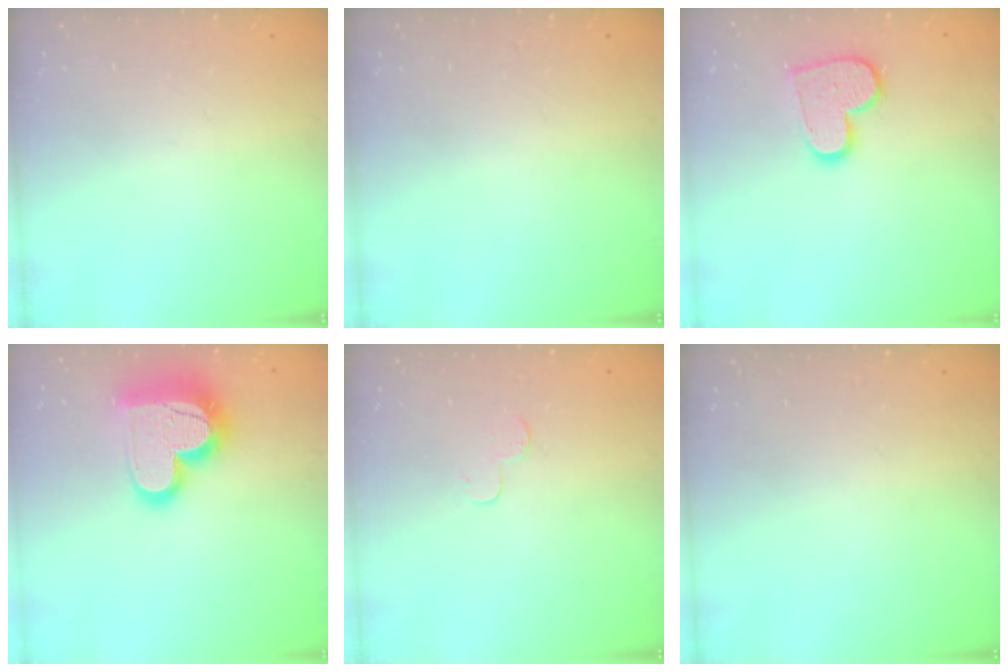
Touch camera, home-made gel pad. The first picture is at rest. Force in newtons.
{"total": 0.0}
{"total": 13.0, "press": 13.0, "slide": 1.0}
{"total": 21.0, "press": 21.0, "slide": 1.7}
{"total": 3.9, "press": 3.9, "slide": 0.4}
{"total": 0.0}